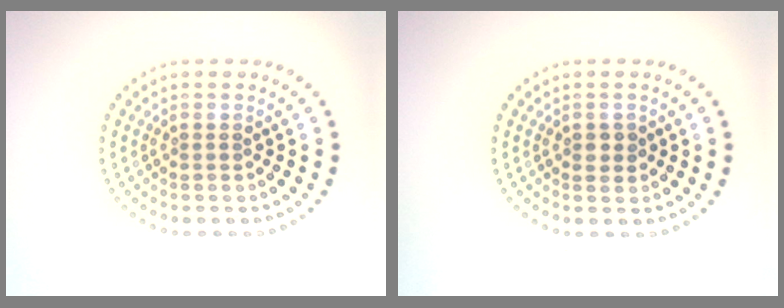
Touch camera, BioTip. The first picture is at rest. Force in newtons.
{"total": 1.4, "press": 1.4, "slide": 0.0}